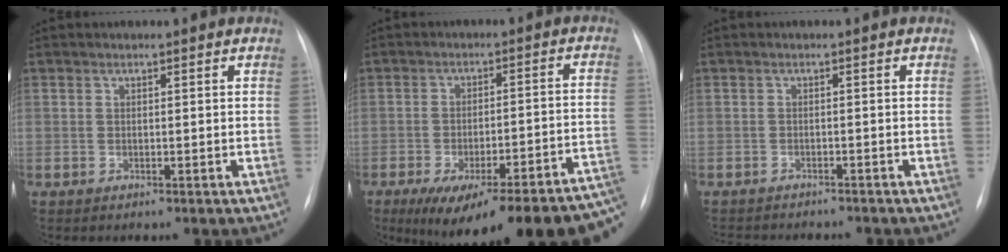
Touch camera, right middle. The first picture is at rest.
{"total": 23.8, "force": [-16.9, 5.0, 16.0], "torque": [-0.162, 0.001, -0.220]}
{"total": 7.7, "force": [-7.1, 1.8, 2.4], "torque": [-0.033, -0.005, -0.092]}